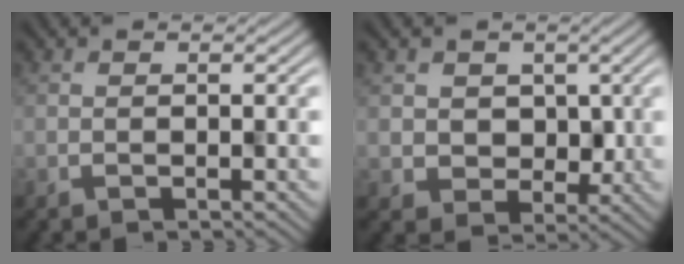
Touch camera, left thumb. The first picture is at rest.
{"total": 3.7, "force": [1.2, 3.5, 0.5], "torque": [-0.004, -0.009, 0.014]}